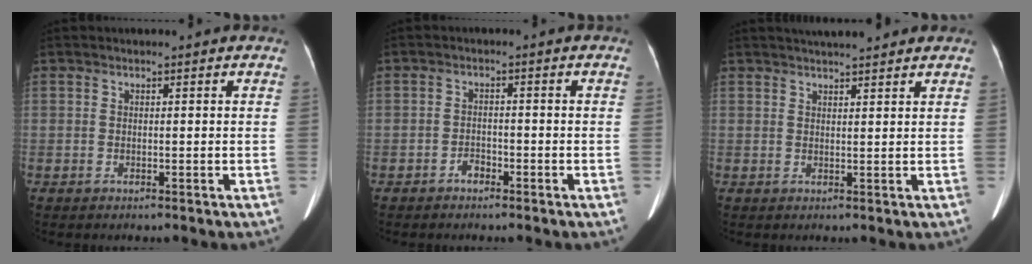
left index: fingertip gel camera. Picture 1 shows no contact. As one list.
[{"total": 1.7, "force": [-1.3, 0.9, 0.6], "torque": [-0.010, 0.003, -0.021]}, {"total": 6.4, "force": [5.7, 0.6, 2.9], "torque": [-0.041, 0.022, 0.078]}]